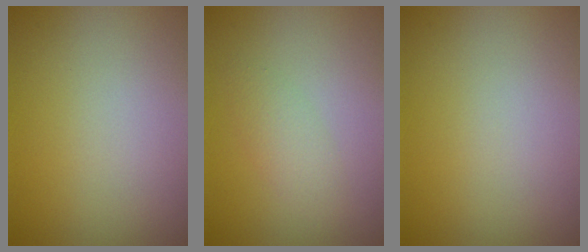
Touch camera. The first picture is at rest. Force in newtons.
{"total": 1.7, "press": 1.7, "slide": 0.0}
{"total": 0.0}